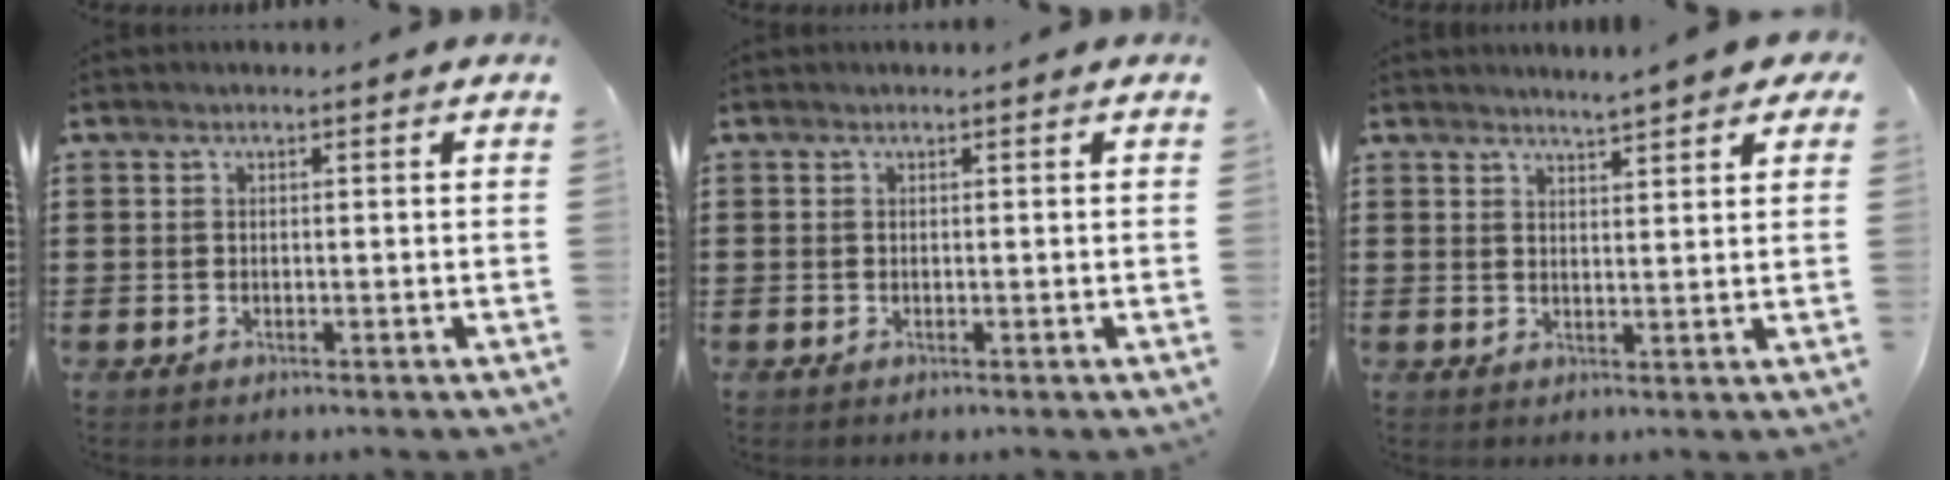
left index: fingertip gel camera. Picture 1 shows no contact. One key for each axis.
{"total": 0.0}
{"total": 2.6, "fx": 2.5, "fy": -0.1, "fz": 0.8, "tx": -0.025, "ty": -0.002, "tz": 0.045}